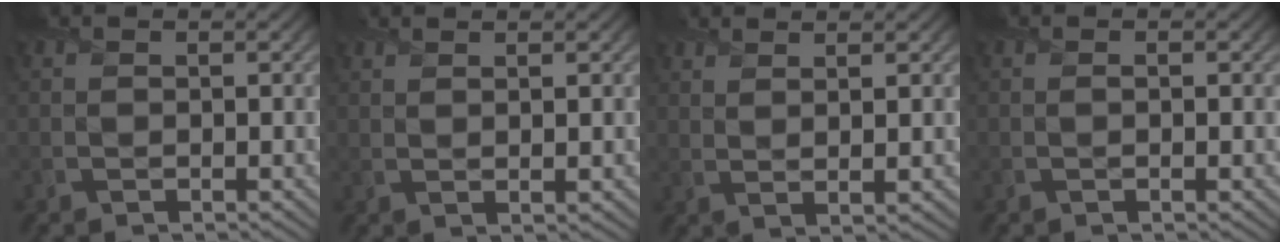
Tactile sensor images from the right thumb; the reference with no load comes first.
{"total": 2.3, "force": [1.1, 0.3, 2.0], "torque": [-0.035, 0.000, 0.014]}
{"total": 3.8, "force": [2.1, 0.6, 3.1], "torque": [-0.049, 0.000, 0.028]}
{"total": 0.9, "force": [0.0, 0.1, 0.8], "torque": [-0.015, -0.001, -0.001]}